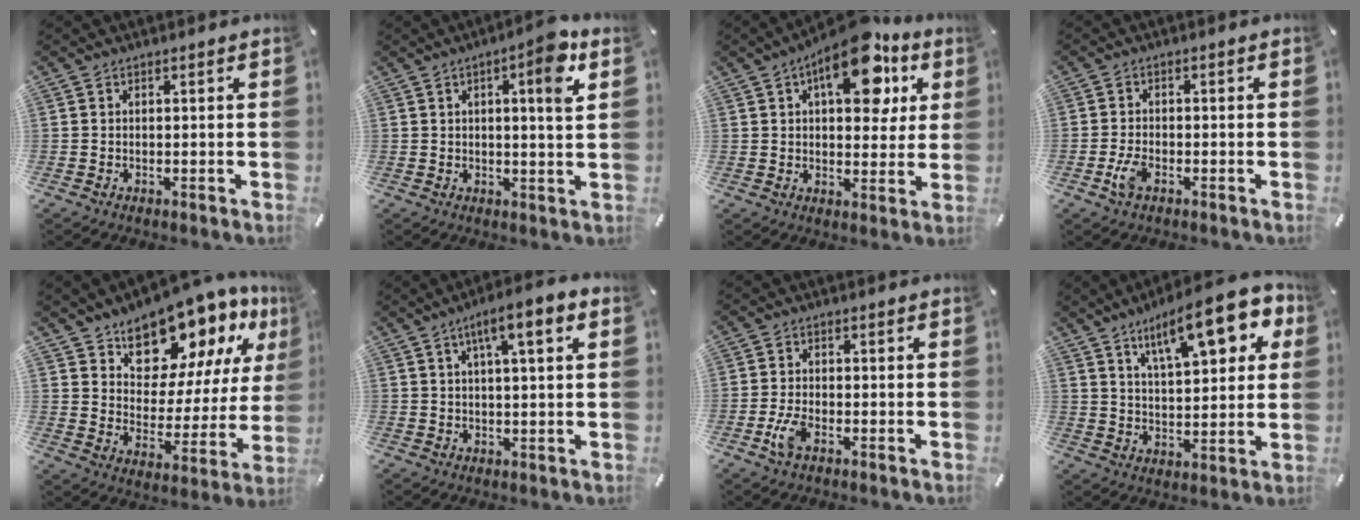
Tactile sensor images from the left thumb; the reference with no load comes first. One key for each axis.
{"total": 8.3, "fx": 3.2, "fy": 1.4, "fz": 7.5, "tx": -0.102, "ty": -0.013, "tz": 0.041}
{"total": 15.7, "fx": 7.6, "fy": 7.7, "fz": 11.3, "tx": -0.150, "ty": -0.028, "tz": 0.124}
{"total": 3.9, "fx": -1.8, "fy": 1.9, "fz": 2.9, "tx": -0.074, "ty": -0.001, "tz": -0.038}
{"total": 14.9, "fx": 12.6, "fy": 7.1, "fz": 3.6, "tx": -0.060, "ty": -0.126, "tz": 0.219}
{"total": 7.5, "fx": 3.2, "fy": 1.4, "fz": 6.6, "tx": -0.109, "ty": -0.008, "tz": 0.047}
{"total": 4.4, "fx": -2.0, "fy": 1.9, "fz": 3.5, "tx": -0.082, "ty": 0.001, "tz": -0.041}
{"total": 17.1, "fx": 9.2, "fy": 6.4, "fz": 12.9, "tx": -0.188, "ty": -0.035, "tz": 0.146}